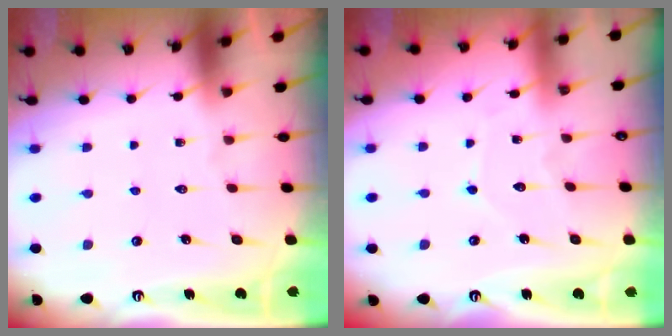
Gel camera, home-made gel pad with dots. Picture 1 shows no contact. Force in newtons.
{"total": 3.9, "press": 3.9, "slide": 0.1}